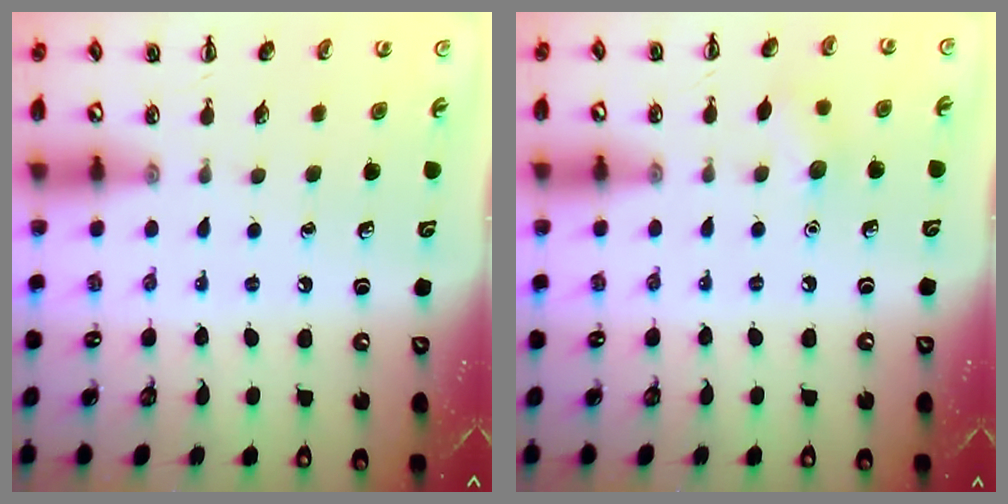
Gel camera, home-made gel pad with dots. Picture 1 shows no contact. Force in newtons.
{"total": 6.8, "press": 6.6, "slide": 1.7}